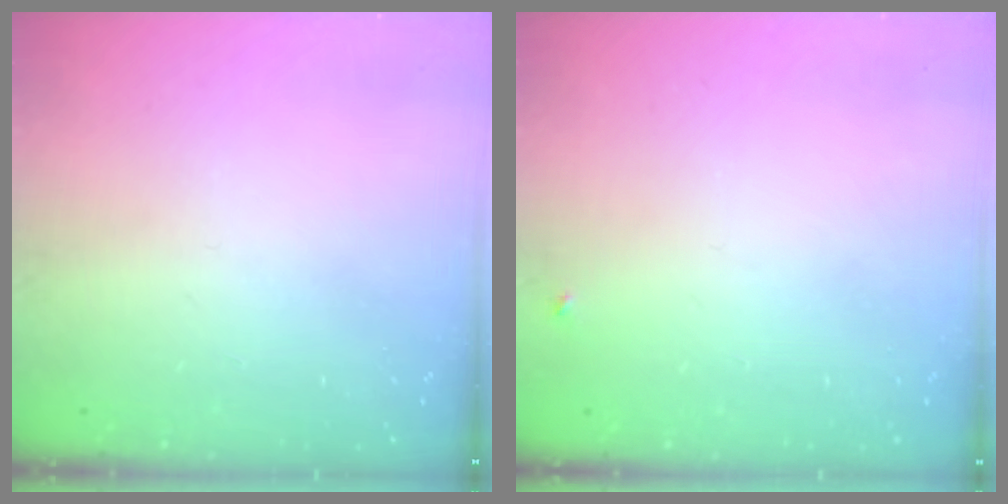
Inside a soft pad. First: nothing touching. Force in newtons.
{"total": 3.5, "press": 3.4, "slide": 0.5}